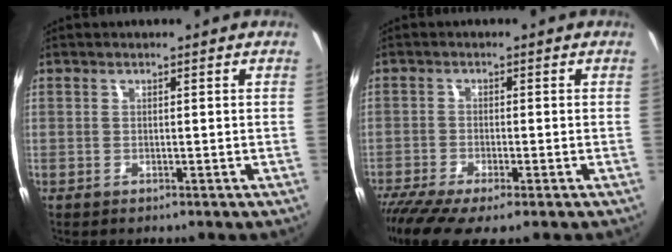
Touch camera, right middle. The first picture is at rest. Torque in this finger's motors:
{"motor_torque": [1.09, -1.05, 0.47, 0.17]}